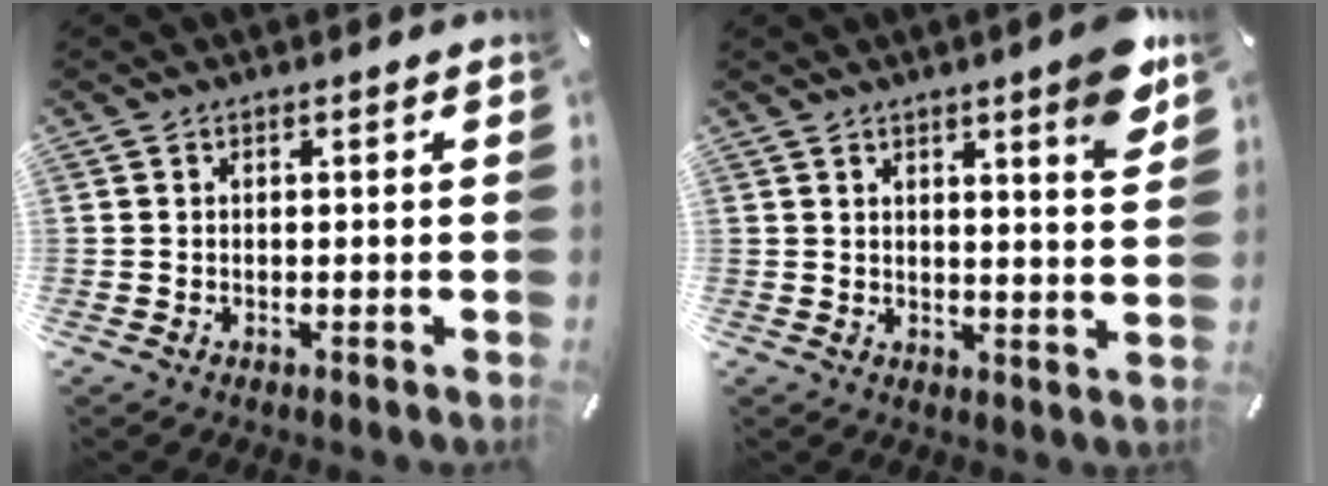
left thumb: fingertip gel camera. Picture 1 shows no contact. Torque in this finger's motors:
{"motor_torque": [0.72, -0.18, 0.43, 0.04, 0.08]}